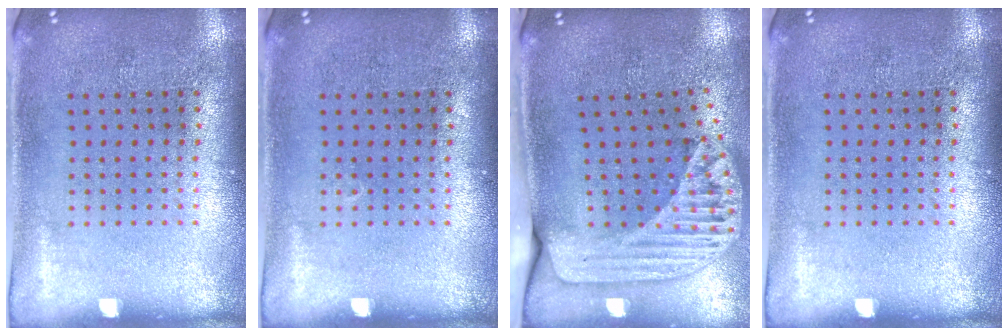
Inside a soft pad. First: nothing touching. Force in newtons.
{"total": 0.0}
{"total": 2.2, "press": 1.7, "slide": 1.4}
{"total": 0.0}